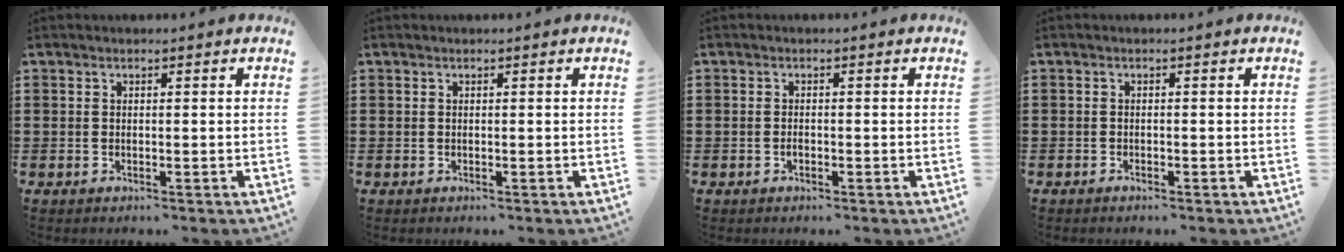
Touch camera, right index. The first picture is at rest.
{"total": 0.0}
{"total": 1.0, "force": [-0.5, 0.4, 0.7], "torque": [-0.016, -0.005, -0.008]}
{"total": 0.6, "force": [-0.6, 0.1, 0.2], "torque": [-0.004, -0.001, -0.013]}